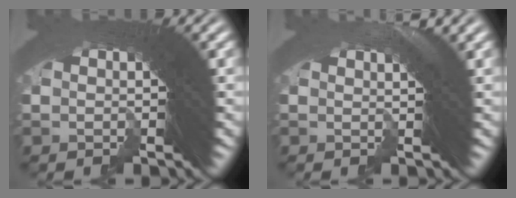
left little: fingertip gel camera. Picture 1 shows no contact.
{"total": 2.7, "force": [1.6, -0.7, 2.0], "torque": [-0.023, 0.006, 0.027]}